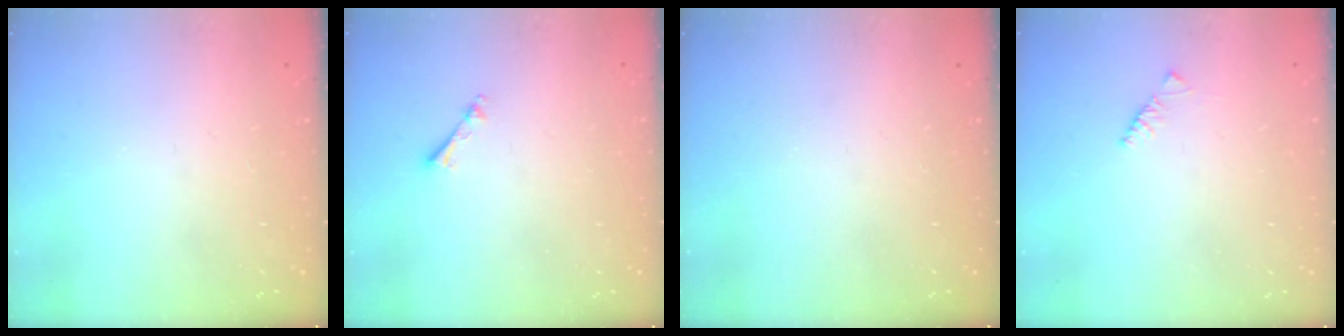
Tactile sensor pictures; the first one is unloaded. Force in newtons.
{"total": 1.3, "press": 1.3, "slide": 0.3}
{"total": 0.0}
{"total": 1.8, "press": 1.7, "slide": 0.6}